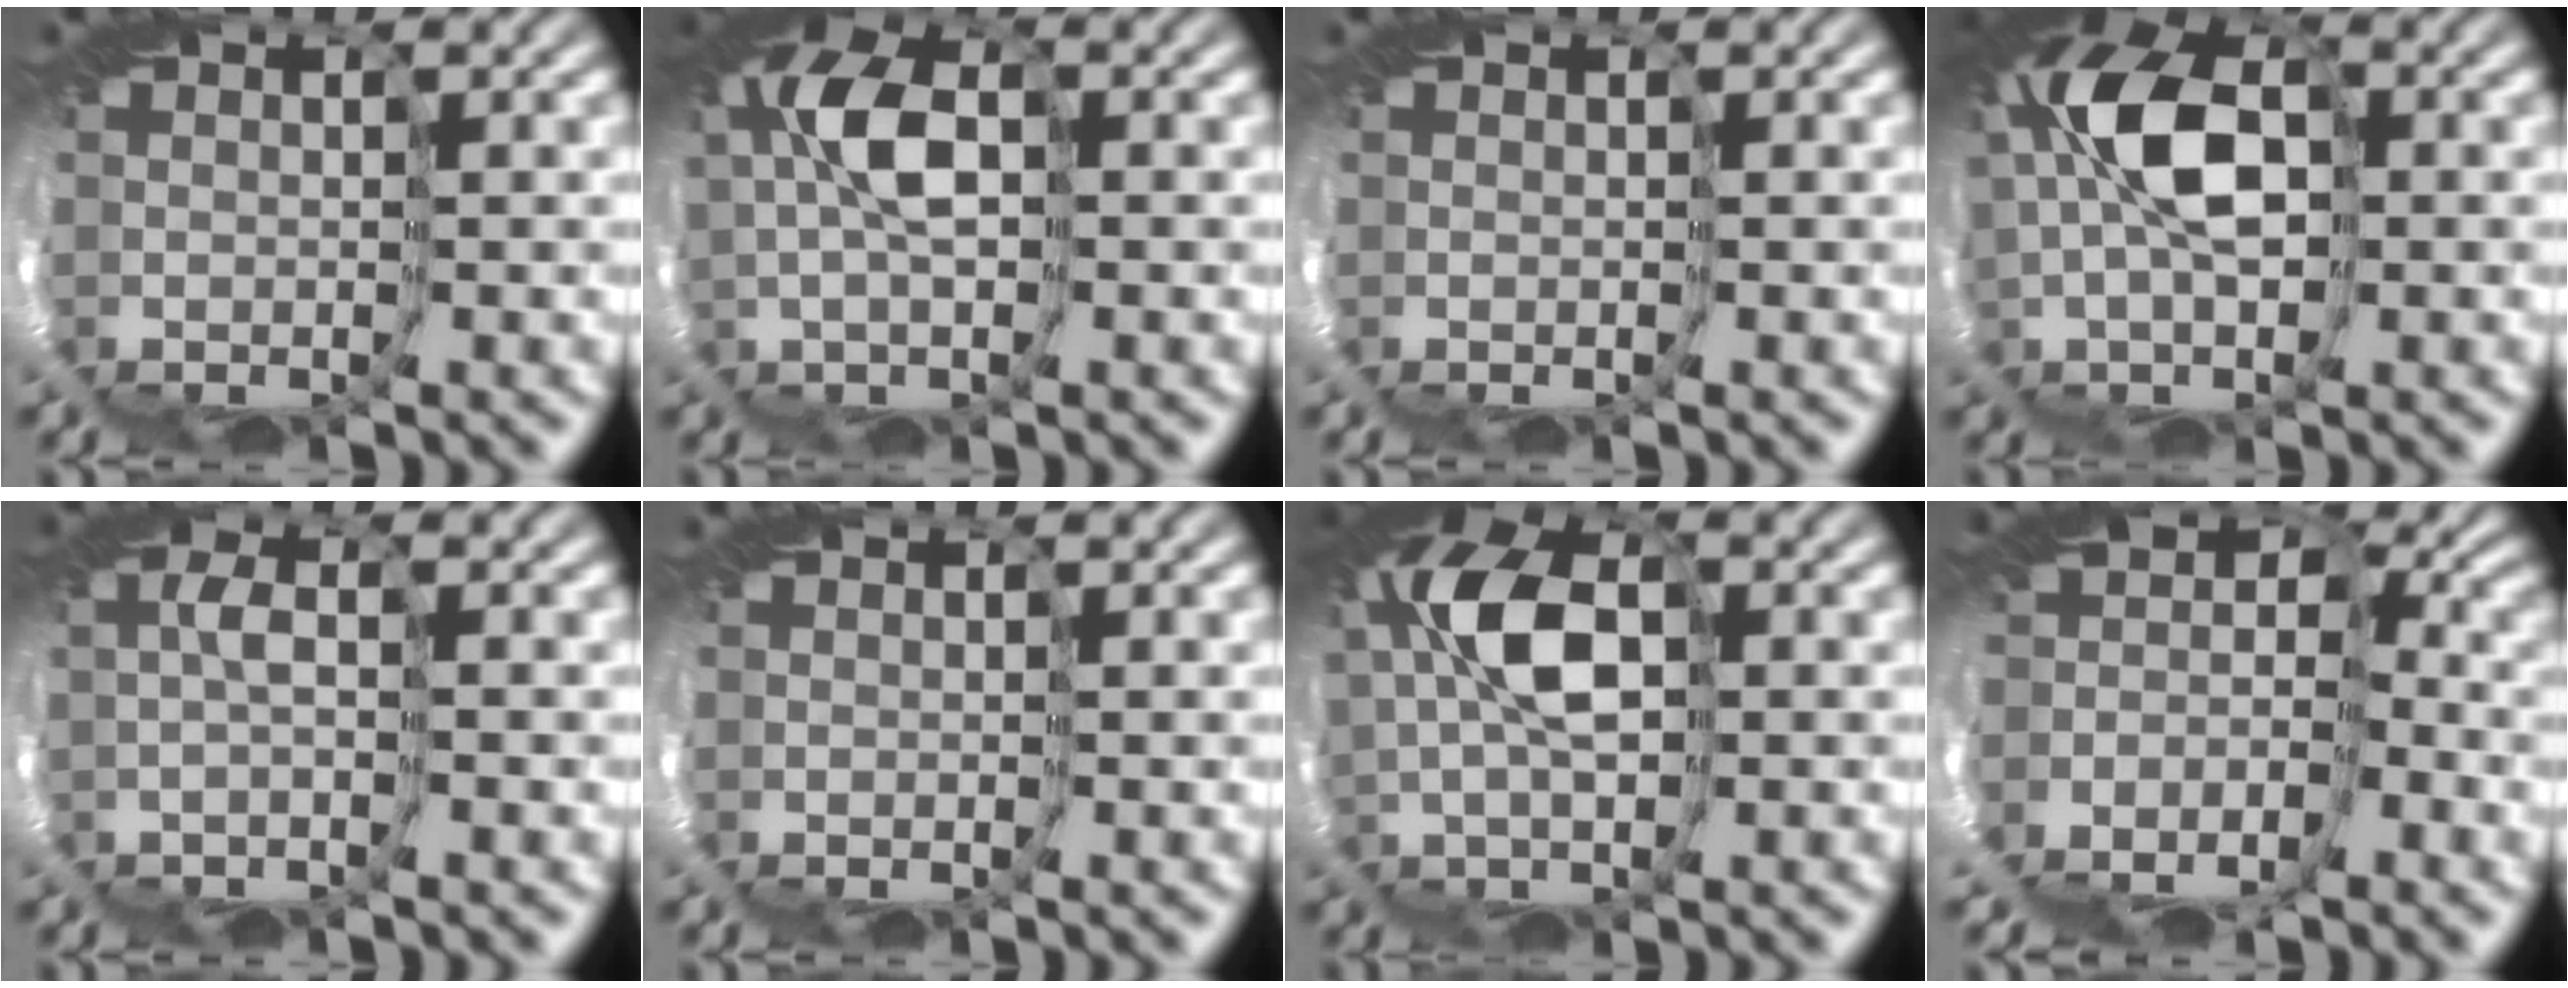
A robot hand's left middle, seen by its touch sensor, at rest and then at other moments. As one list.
[{"total": 5.0, "force": [0.3, 2.3, 4.4], "torque": [-0.106, 0.006, -0.017]}, {"total": 0.0}, {"total": 8.8, "force": [1.0, 5.0, 7.1], "torque": [-0.156, 0.011, -0.007]}, {"total": 1.2, "force": [-0.3, -0.6, 1.0], "torque": [-0.026, -0.004, -0.025]}, {"total": 0.0}, {"total": 7.4, "force": [0.9, 3.9, 6.2], "torque": [-0.143, 0.012, -0.009]}, {"total": 9.6, "force": [-5.5, 6.4, 4.6], "torque": [-0.088, -0.022, -0.080]}]